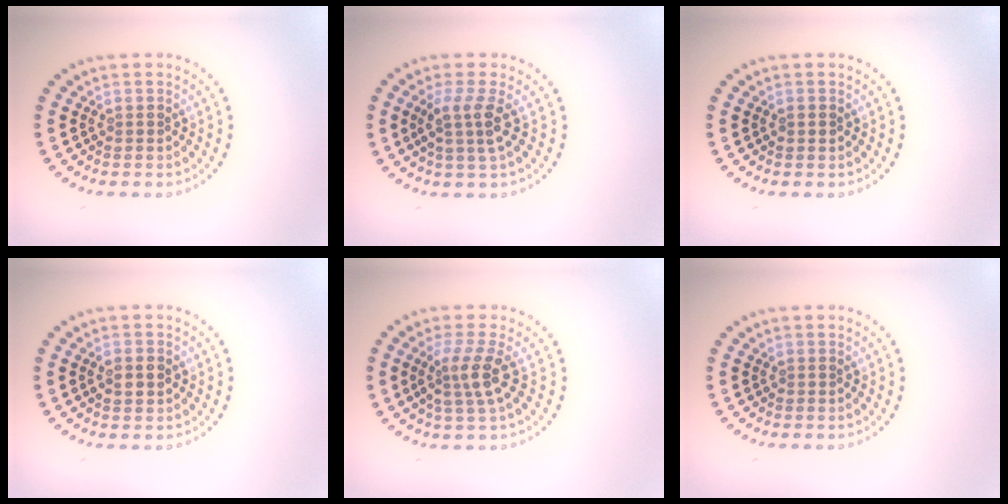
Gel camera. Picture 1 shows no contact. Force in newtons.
{"total": 2.6, "press": 2.0, "slide": 1.7}
{"total": 0.8, "press": 0.8, "slide": 0.0}
{"total": 2.0, "press": 2.0, "slide": 0.1}
{"total": 2.9, "press": 2.2, "slide": 1.9}
{"total": 0.0}